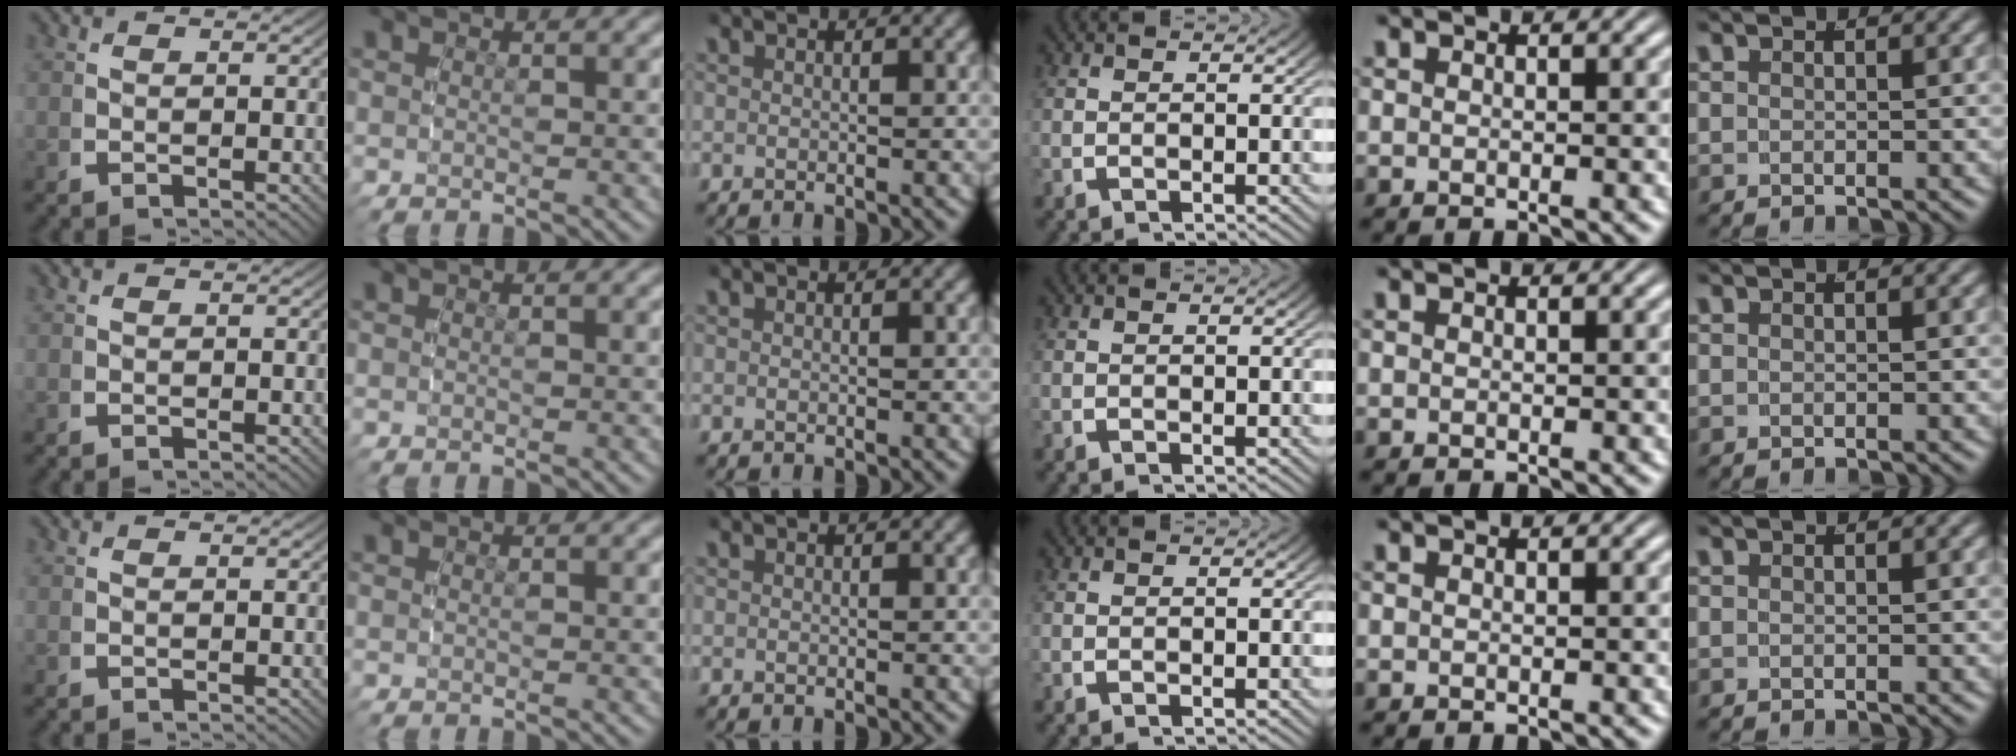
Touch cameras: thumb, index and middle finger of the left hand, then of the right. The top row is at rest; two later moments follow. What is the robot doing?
{"motion": "reach", "object": "paper plate"}